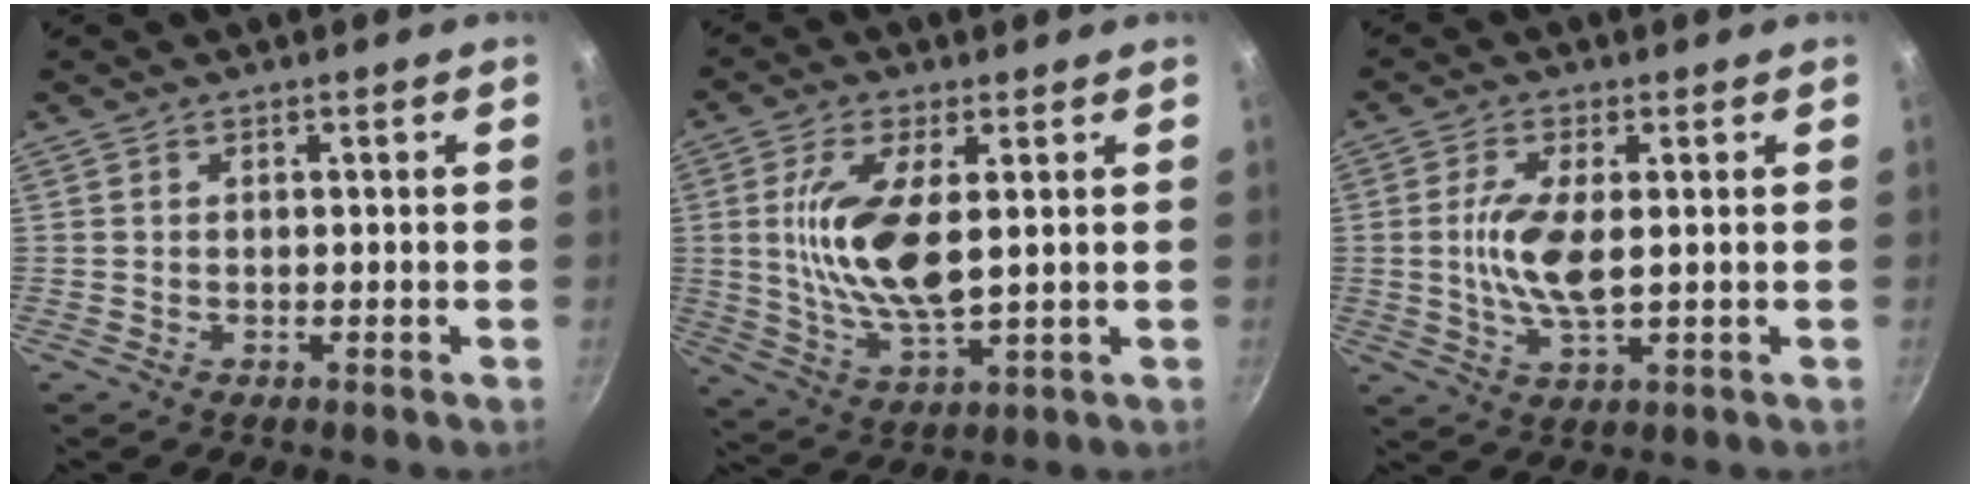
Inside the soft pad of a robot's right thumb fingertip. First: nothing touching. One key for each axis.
{"total": 13.1, "fx": 2.0, "fy": 5.3, "fz": 11.8, "tx": -0.231, "ty": -0.011, "tz": 0.042}
{"total": 8.2, "fx": 0.5, "fy": 3.0, "fz": 7.6, "tx": -0.156, "ty": -0.004, "tz": 0.010}